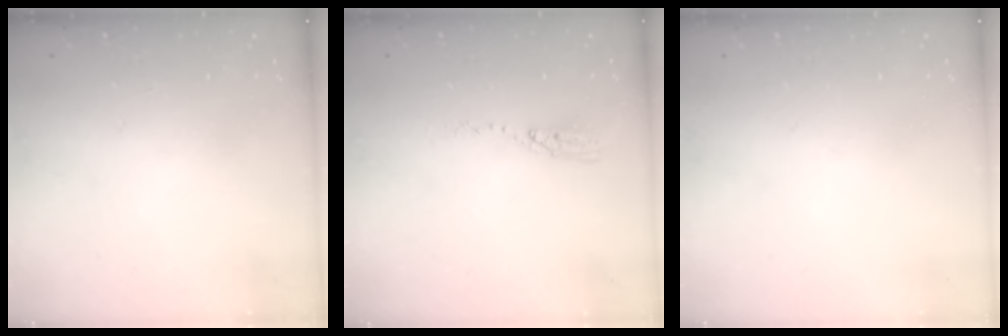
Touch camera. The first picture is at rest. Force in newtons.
{"total": 4.3, "press": 4.3, "slide": 0.4}
{"total": 9.9, "press": 2.5, "slide": 9.6}